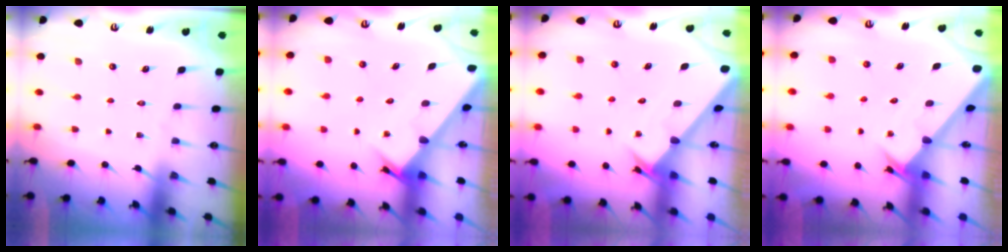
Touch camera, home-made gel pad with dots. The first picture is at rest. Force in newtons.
{"total": 3.0, "press": 3.0, "slide": 0.1}
{"total": 2.5, "press": 2.5, "slide": 0.2}
{"total": 2.2, "press": 2.2, "slide": 0.2}